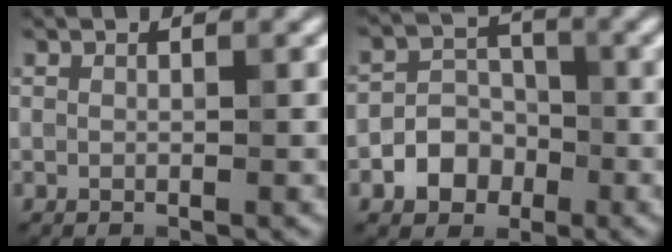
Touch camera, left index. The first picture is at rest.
{"total": 4.3, "force": [-1.8, 3.5, 1.7], "torque": [0.002, 0.009, -0.052]}